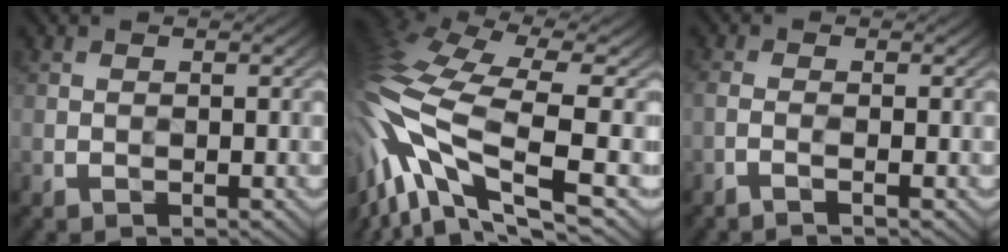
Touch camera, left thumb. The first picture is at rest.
{"total": 16.5, "force": [-3.1, 6.2, 14.9], "torque": [-0.371, -0.006, -0.049]}
{"total": 1.5, "force": [-0.8, 0.2, 1.3], "torque": [-0.027, 0.006, -0.026]}